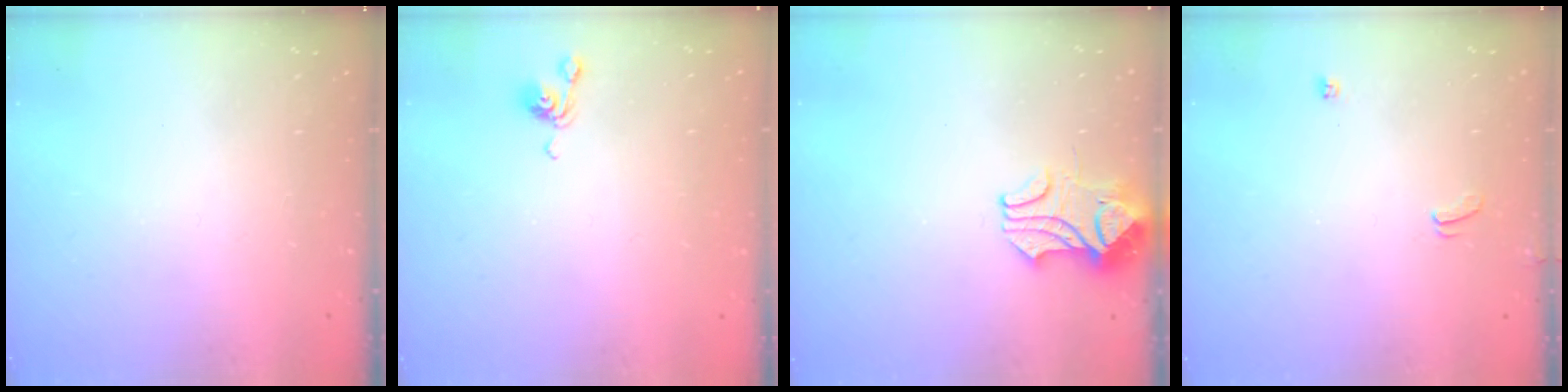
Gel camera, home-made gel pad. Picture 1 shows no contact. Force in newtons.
{"total": 4.9, "press": 4.9, "slide": 0.2}
{"total": 2.4, "press": 2.2, "slide": 1.0}
{"total": 2.6, "press": 2.5, "slide": 0.4}